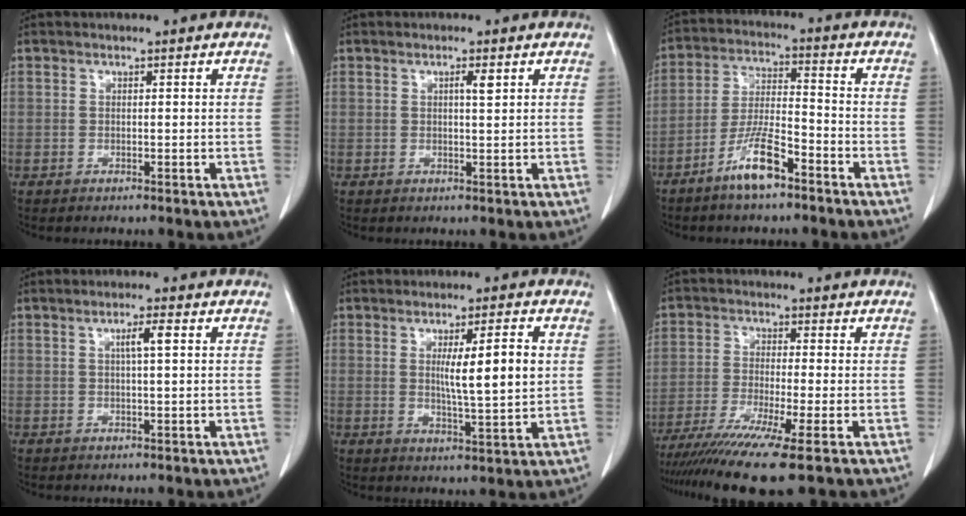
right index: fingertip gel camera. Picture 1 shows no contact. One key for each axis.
{"total": 1.5, "fx": 0.6, "fy": 0.1, "fz": 1.4, "tx": -0.025, "ty": -0.001, "tz": 0.009}
{"total": 8.5, "fx": -5.6, "fy": 1.5, "fz": 6.2, "tx": -0.127, "ty": -0.007, "tz": -0.108}
{"total": 2.6, "fx": 0.7, "fy": 0.0, "fz": 2.5, "tx": -0.044, "ty": 0.002, "tz": 0.012}
{"total": 8.2, "fx": 1.3, "fy": 0.4, "fz": 8.1, "tx": -0.130, "ty": -0.009, "tz": 0.024}
{"total": 10.8, "fx": -7.6, "fy": -0.9, "fz": 7.7, "tx": -0.128, "ty": -0.026, "tz": -0.121}